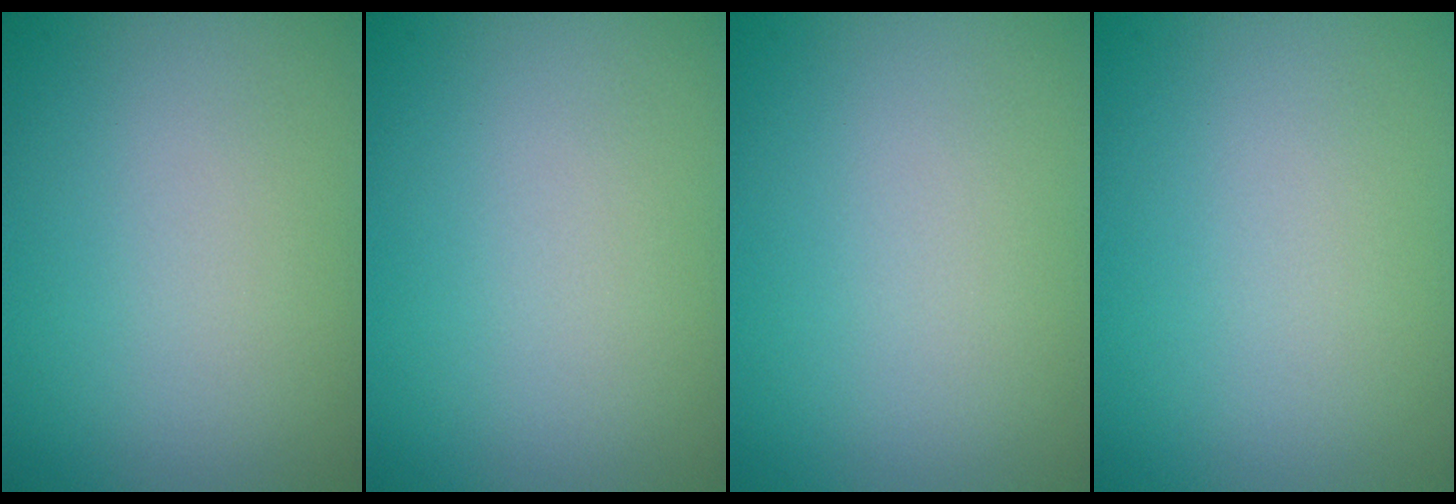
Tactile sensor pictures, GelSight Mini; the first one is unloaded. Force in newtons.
{"total": 0.0}
{"total": 0.0}
{"total": 0.0}